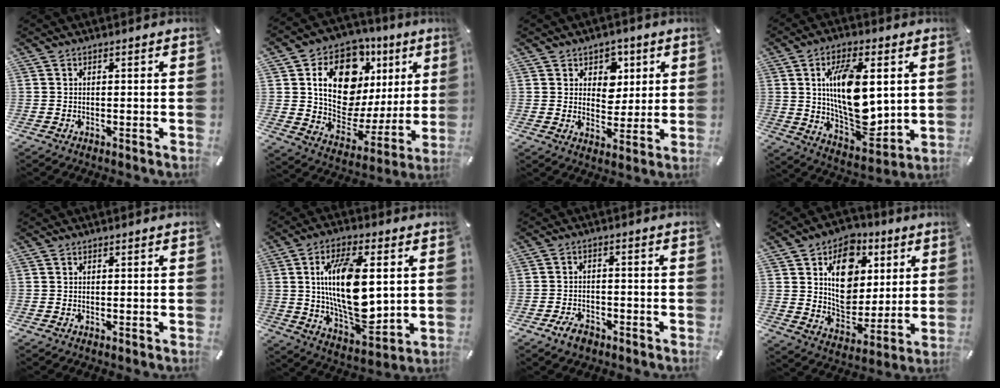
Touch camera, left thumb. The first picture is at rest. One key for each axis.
{"total": 18.3, "fx": 8.0, "fy": 12.0, "fz": 11.3, "tx": -0.177, "ty": -0.048, "tz": 0.144}
{"total": 7.0, "fx": 2.7, "fy": 6.1, "fz": 2.0, "tx": -0.016, "ty": -0.015, "tz": 0.044}
{"total": 17.5, "fx": 3.7, "fy": 8.7, "fz": 14.7, "tx": -0.267, "ty": -0.028, "tz": 0.056}
{"total": 0.0}
{"total": 19.3, "fx": 3.0, "fy": 9.0, "fz": 16.8, "tx": -0.334, "ty": -0.024, "tz": 0.042}
{"total": 4.3, "fx": -3.0, "fy": 2.5, "fz": 1.9, "tx": -0.040, "ty": 0.016, "tz": -0.058}
{"total": 14.4, "fx": 4.8, "fy": 11.8, "fz": 6.8, "tx": -0.088, "ty": -0.031, "tz": 0.090}